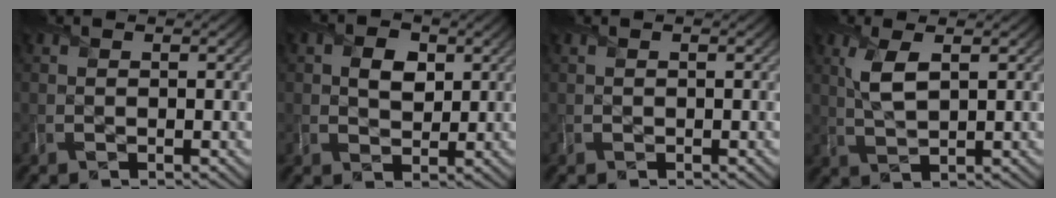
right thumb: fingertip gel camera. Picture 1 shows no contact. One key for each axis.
{"total": 3.7, "fx": 1.3, "fy": 2.6, "fz": 2.4, "tx": -0.044, "ty": 0.001, "tz": 0.018}
{"total": 0.0}
{"total": 4.1, "fx": 1.5, "fy": 1.5, "fz": 3.5, "tx": -0.087, "ty": 0.001, "tz": 0.031}